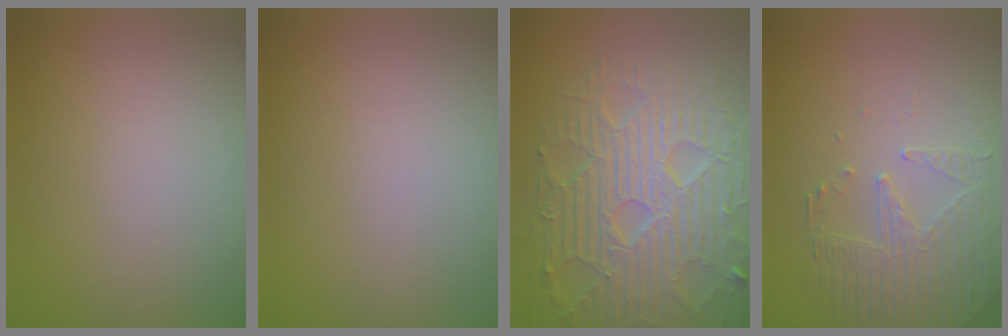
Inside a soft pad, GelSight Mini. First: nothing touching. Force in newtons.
{"total": 0.0}
{"total": 9.6, "press": 6.4, "slide": 7.1}
{"total": 2.5, "press": 2.2, "slide": 1.2}